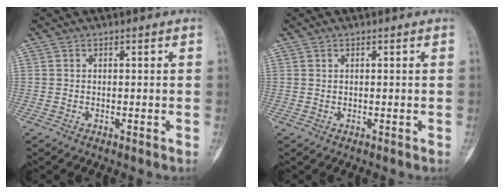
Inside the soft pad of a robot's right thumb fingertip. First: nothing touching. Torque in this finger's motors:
{"motor_torque": [-0.11, 0.12, 0.09, 0.41, 0.00]}